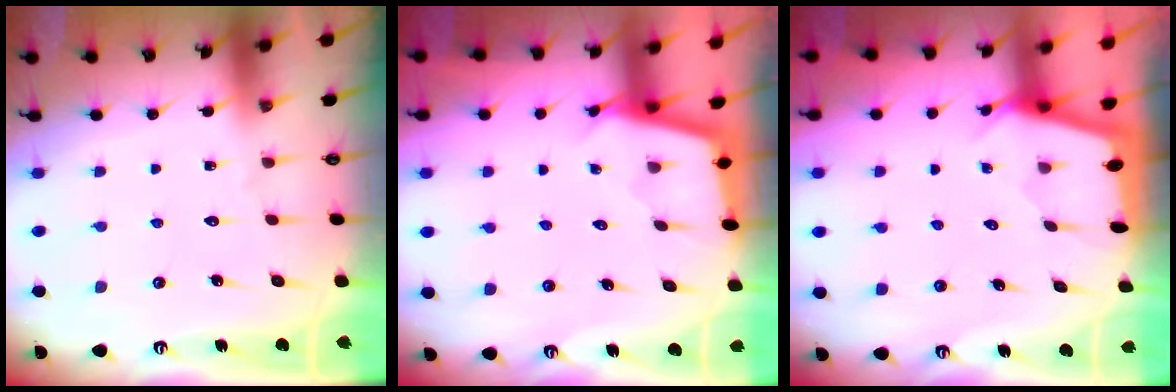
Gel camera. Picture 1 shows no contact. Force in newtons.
{"total": 2.3, "press": 2.3, "slide": 0.2}
{"total": 2.2, "press": 2.2, "slide": 0.3}